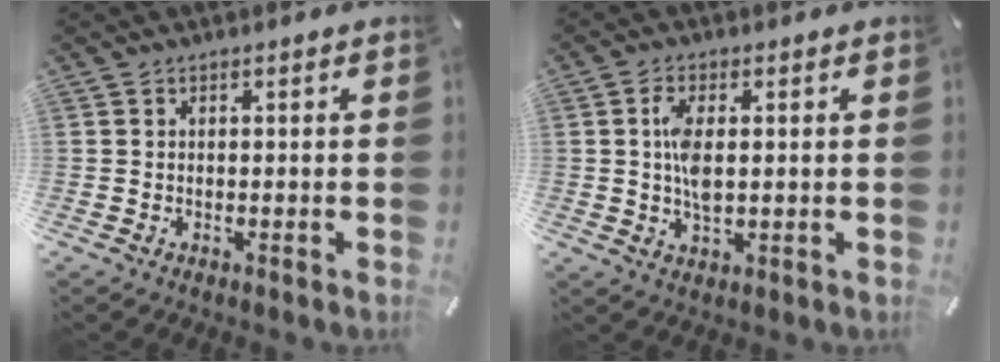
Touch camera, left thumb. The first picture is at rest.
{"total": 6.0, "force": [0.6, 2.8, 5.3], "torque": [-0.120, -0.004, 0.001]}